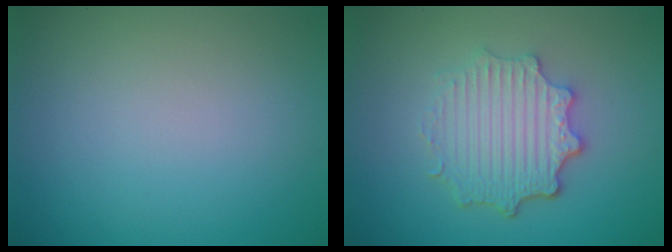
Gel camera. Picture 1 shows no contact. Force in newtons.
{"total": 4.8, "press": 3.7, "slide": 3.1}